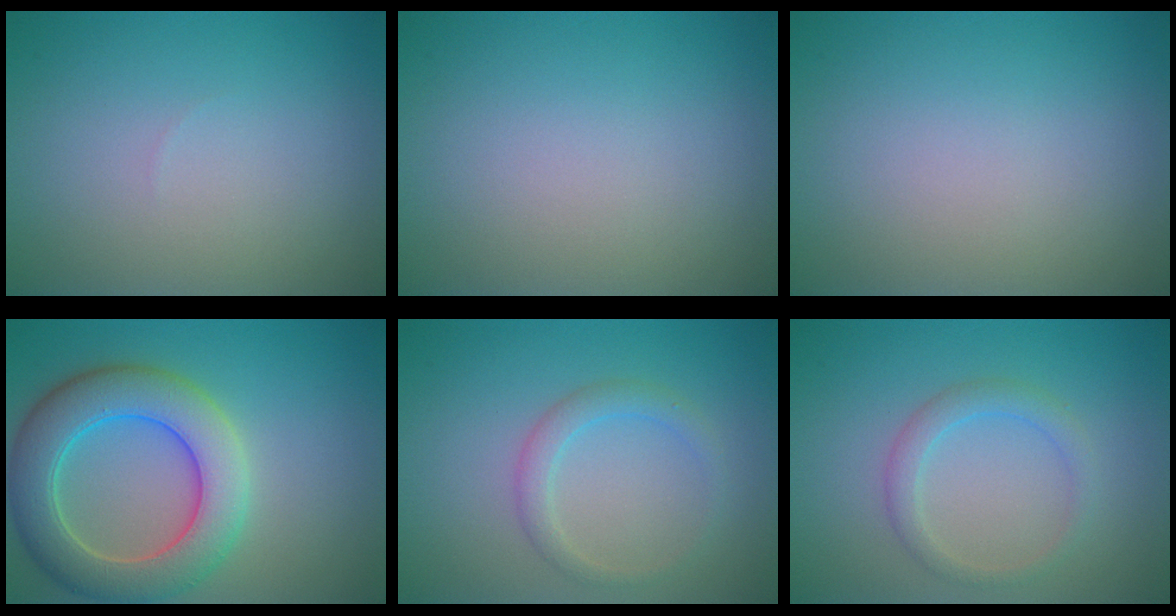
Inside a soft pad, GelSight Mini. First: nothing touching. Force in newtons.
{"total": 0.0}
{"total": 0.0}
{"total": 7.9, "press": 7.9, "slide": 0.3}
{"total": 2.0, "press": 2.0, "slide": 0.0}
{"total": 2.1, "press": 2.1, "slide": 0.1}